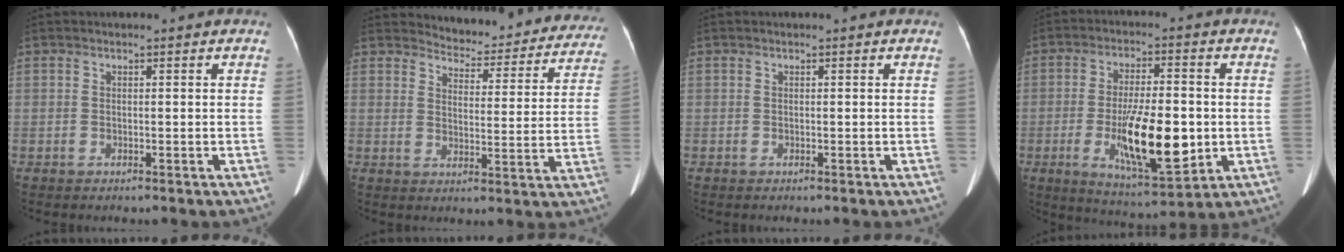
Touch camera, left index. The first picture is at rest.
{"total": 16.8, "force": [16.0, 3.9, 3.0], "torque": [-0.010, -0.049, 0.171]}
{"total": 0.0}
{"total": 13.8, "force": [-2.6, 3.8, 13.0], "torque": [-0.229, -0.019, -0.035]}